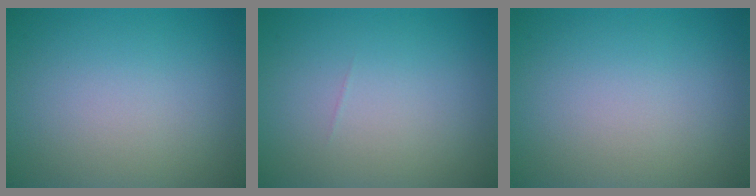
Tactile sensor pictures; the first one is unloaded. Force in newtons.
{"total": 0.0}
{"total": 0.0}